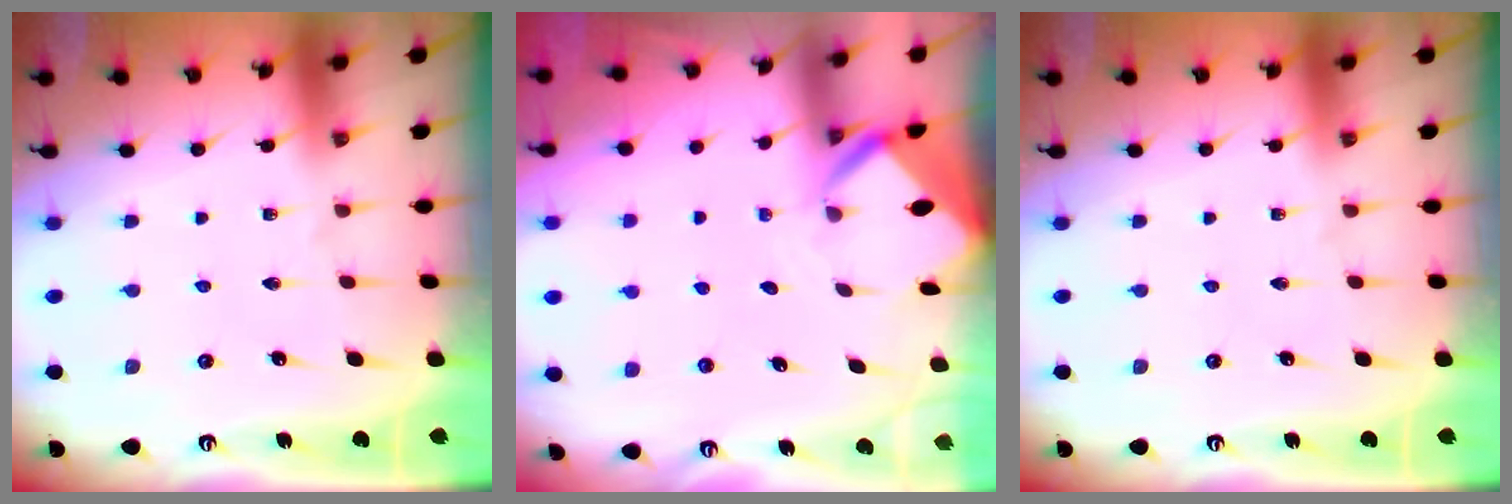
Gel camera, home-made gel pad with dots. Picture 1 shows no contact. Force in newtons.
{"total": 3.1, "press": 3.1, "slide": 0.2}
{"total": 0.0}